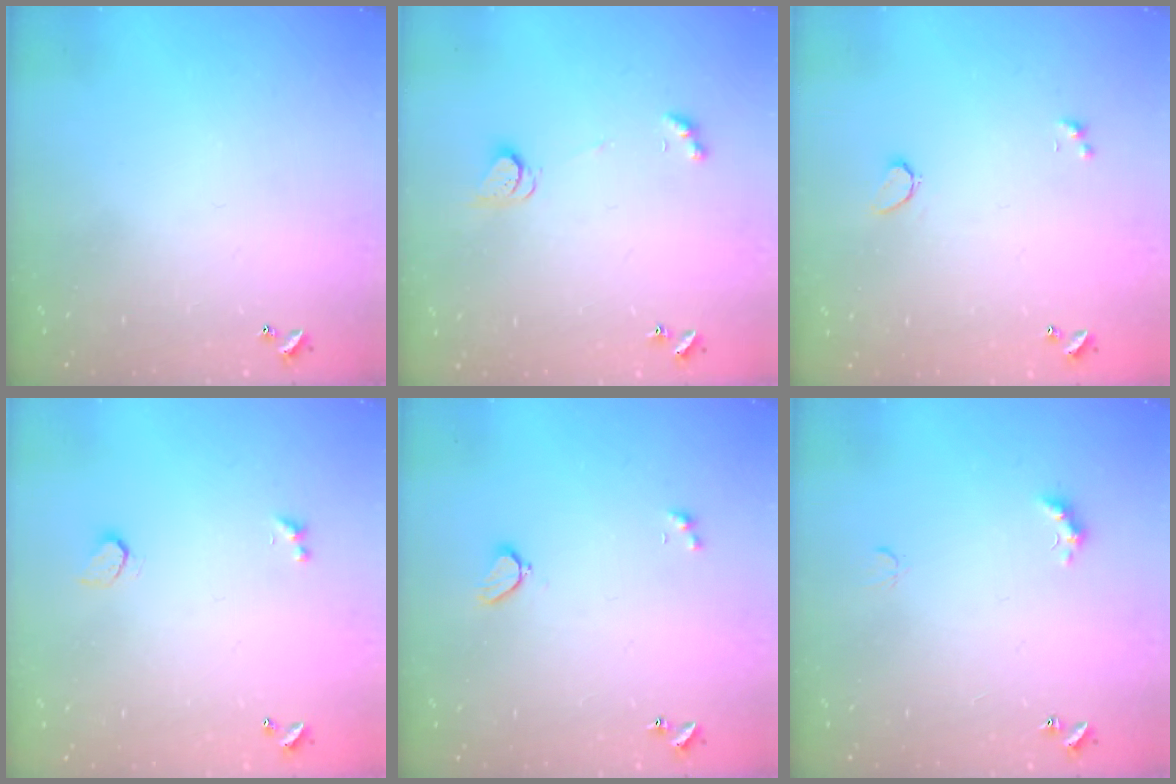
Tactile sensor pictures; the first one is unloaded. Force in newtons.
{"total": 2.5, "press": 2.4, "slide": 0.3}
{"total": 0.6, "press": 0.4, "slide": 0.5}
{"total": 0.9, "press": 0.8, "slide": 0.4}
{"total": 1.9, "press": 1.9, "slide": 0.6}
{"total": 2.8, "press": 2.7, "slide": 0.6}